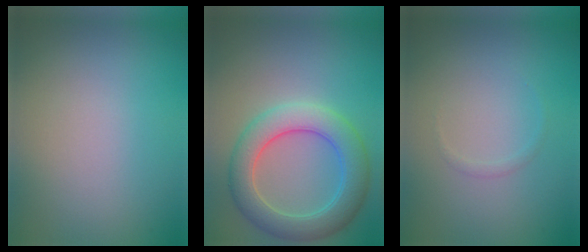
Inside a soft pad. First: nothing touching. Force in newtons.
{"total": 6.0, "press": 6.0, "slide": 0.2}
{"total": 0.5, "press": 0.5, "slide": 0.0}